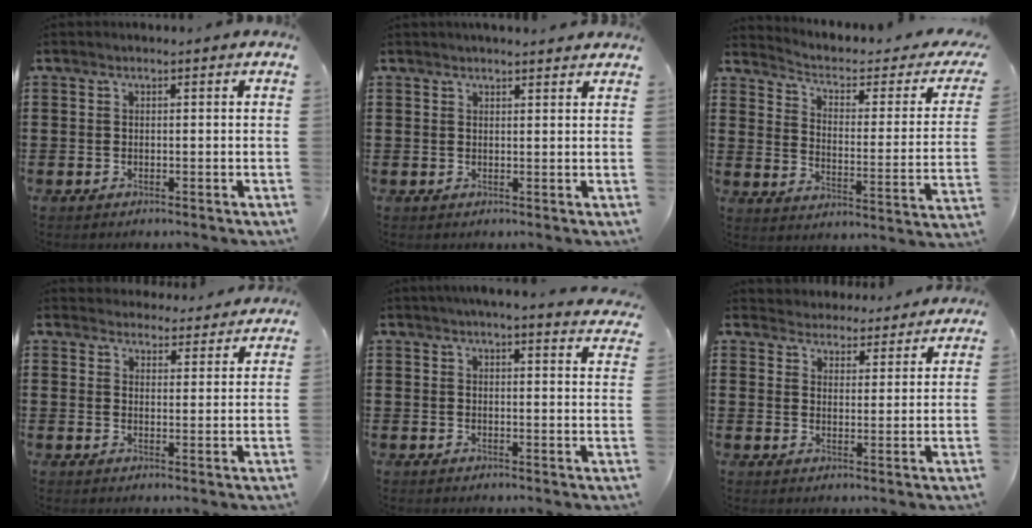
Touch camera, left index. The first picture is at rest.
{"total": 1.7, "force": [1.7, 0.2, 0.0], "torque": [-0.003, -0.001, 0.035]}
{"total": 2.9, "force": [1.5, 1.1, 2.2], "torque": [-0.057, -0.017, 0.017]}
{"total": 4.0, "force": [4.0, 0.3, 0.1], "torque": [-0.015, -0.021, 0.075]}
{"total": 3.6, "force": [3.5, -0.7, 1.0], "torque": [-0.031, -0.016, 0.063]}
{"total": 4.1, "force": [4.0, 0.6, -0.4], "torque": [-0.014, -0.027, 0.071]}